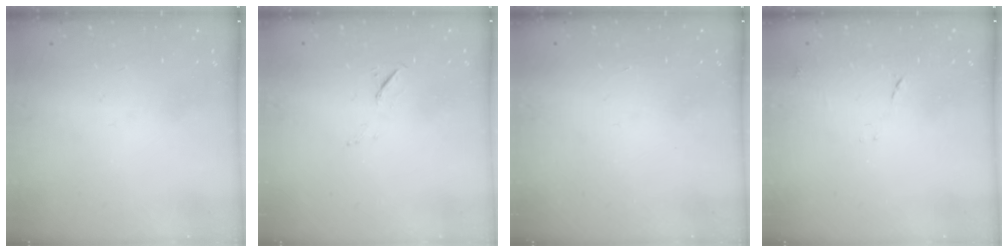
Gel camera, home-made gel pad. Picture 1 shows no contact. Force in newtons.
{"total": 5.0, "press": 4.6, "slide": 1.9}
{"total": 1.5, "press": 1.5, "slide": 0.1}
{"total": 8.5, "press": 8.5, "slide": 0.7}